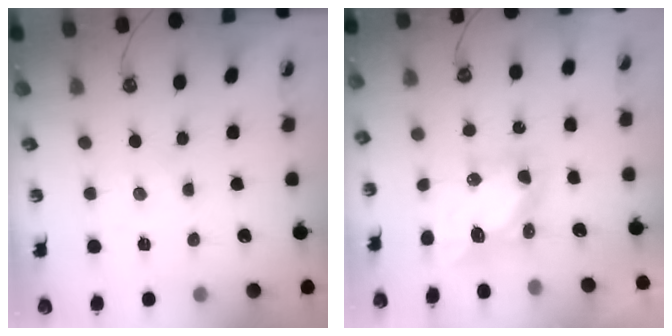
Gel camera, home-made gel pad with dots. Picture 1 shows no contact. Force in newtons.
{"total": 7.5, "press": 7.5, "slide": 0.8}